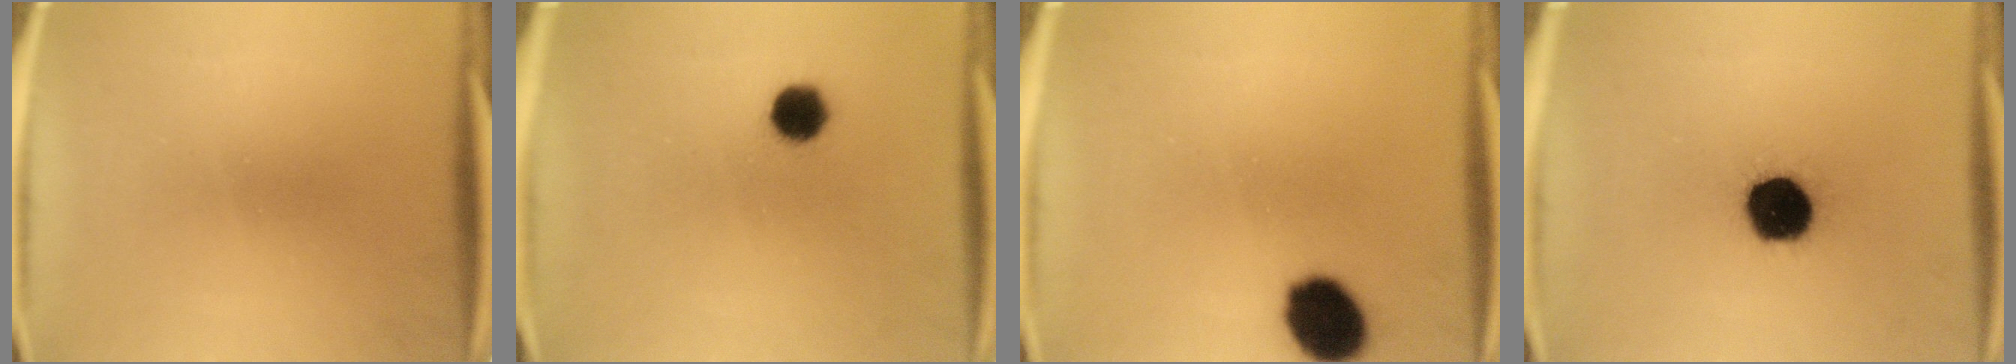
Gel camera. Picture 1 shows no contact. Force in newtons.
{"total": 5.5}
{"total": 11.5}
{"total": 14.8}